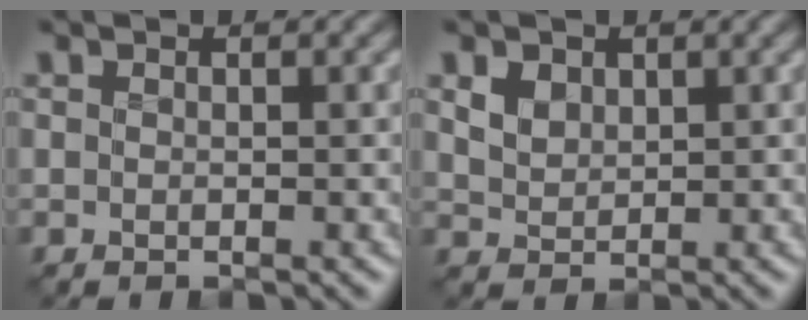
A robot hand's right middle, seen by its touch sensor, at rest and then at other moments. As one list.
[{"total": 2.4, "force": [1.1, 1.7, 1.2], "torque": [-0.033, -0.001, 0.019]}]